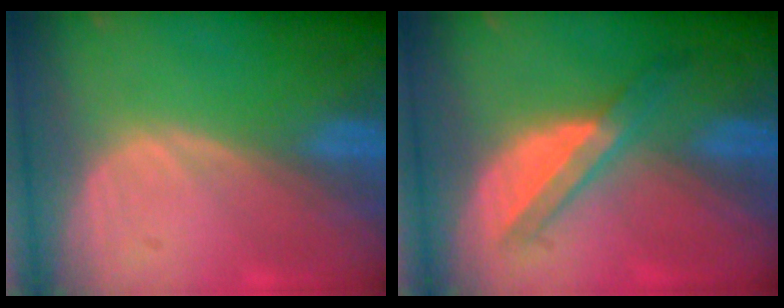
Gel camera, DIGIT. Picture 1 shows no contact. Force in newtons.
{"total": 5.9, "press": 5.4, "slide": 2.4}